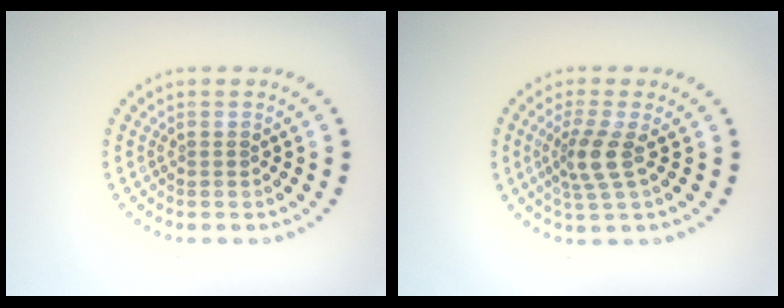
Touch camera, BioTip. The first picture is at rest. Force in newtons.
{"total": 2.9, "press": 2.2, "slide": 2.0}